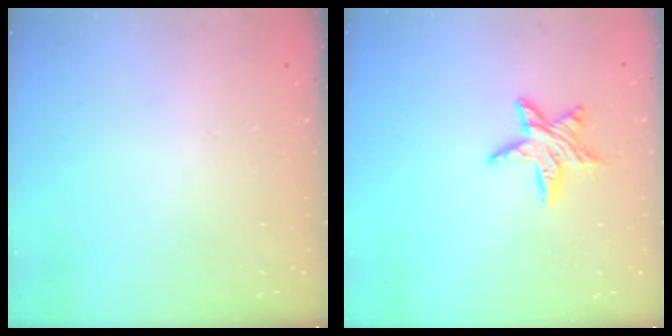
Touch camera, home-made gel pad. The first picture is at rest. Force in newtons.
{"total": 9.1, "press": 9.1, "slide": 0.5}